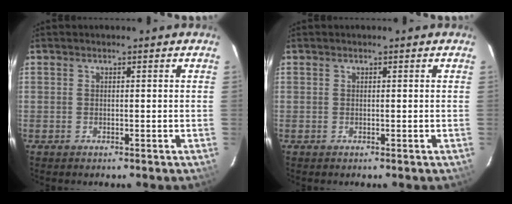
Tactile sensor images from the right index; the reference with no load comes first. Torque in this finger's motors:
{"motor_torque": [0.10, -0.03, 0.06, 0.01]}